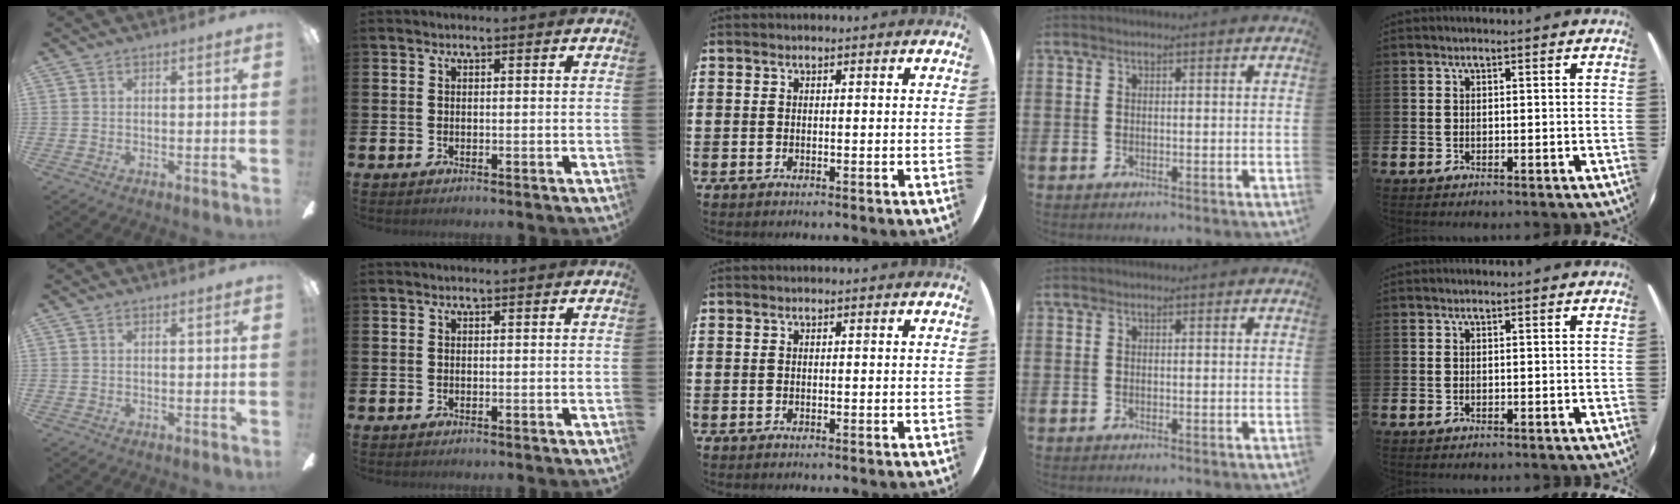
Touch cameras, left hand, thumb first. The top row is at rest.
{"thumb": {"total": 0.7, "force": [-0.5, 0.1, 0.5], "torque": [-0.008, 0.003, -0.010]}}